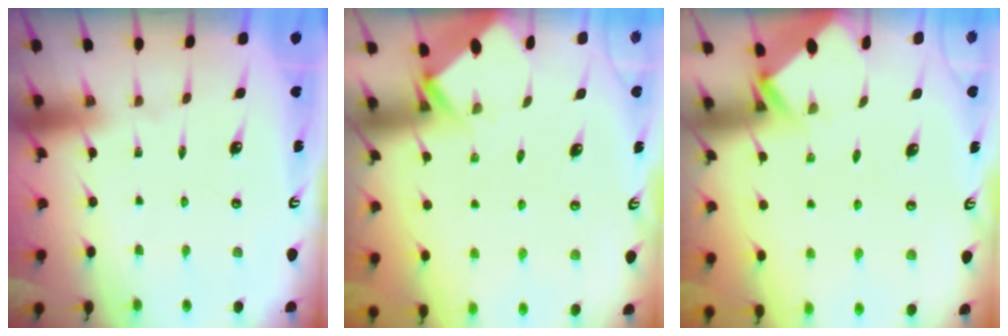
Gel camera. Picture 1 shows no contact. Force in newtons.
{"total": 2.7, "press": 2.7, "slide": 0.2}
{"total": 2.8, "press": 2.8, "slide": 0.2}